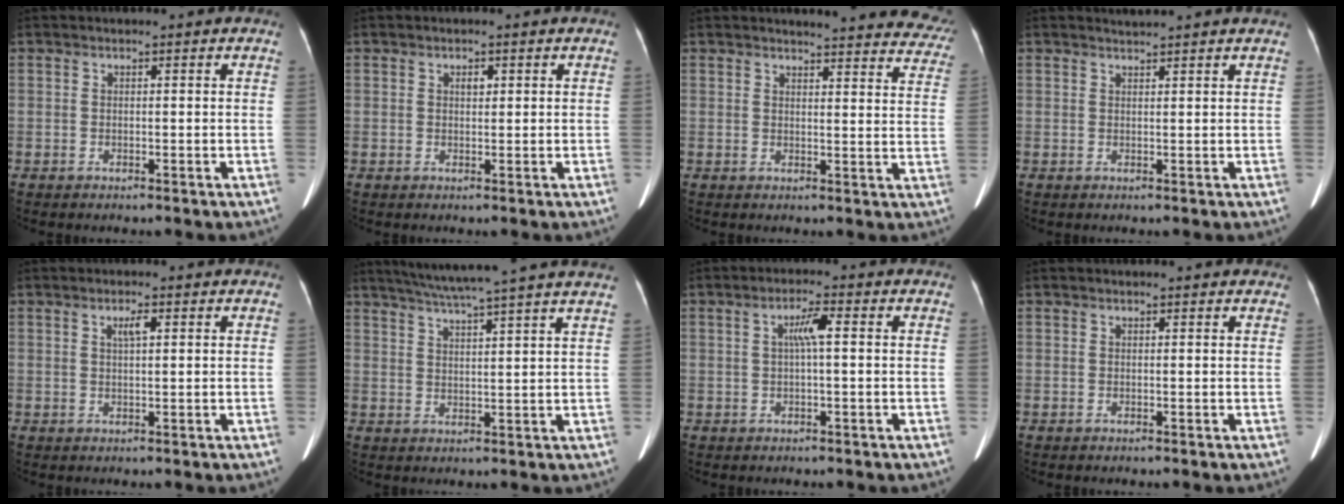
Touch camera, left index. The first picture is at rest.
{"total": 1.1, "force": [0.5, 0.6, 0.8], "torque": [-0.017, 0.000, 0.009]}
{"total": 20.7, "force": [19.6, 3.4, 5.5], "torque": [-0.047, -0.071, 0.202]}
{"total": 1.8, "force": [1.7, -0.6, 0.2], "torque": [-0.010, 0.004, 0.028]}
{"total": 2.1, "force": [0.8, 0.3, 1.9], "torque": [-0.039, 0.003, 0.016]}
{"total": 14.8, "force": [12.6, -1.6, 7.6], "torque": [-0.129, 0.007, 0.163]}
{"total": 3.4, "force": [0.5, 0.3, 3.3], "torque": [-0.067, 0.009, 0.009]}
{"total": 1.0, "force": [0.9, 0.2, 0.2], "torque": [-0.007, 0.002, 0.000]}